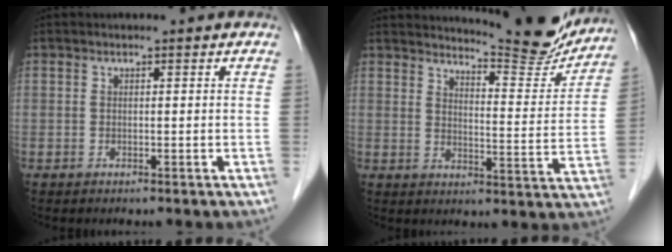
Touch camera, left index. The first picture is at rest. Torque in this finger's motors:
{"motor_torque": [0.01, -0.50, 0.27, 0.06]}